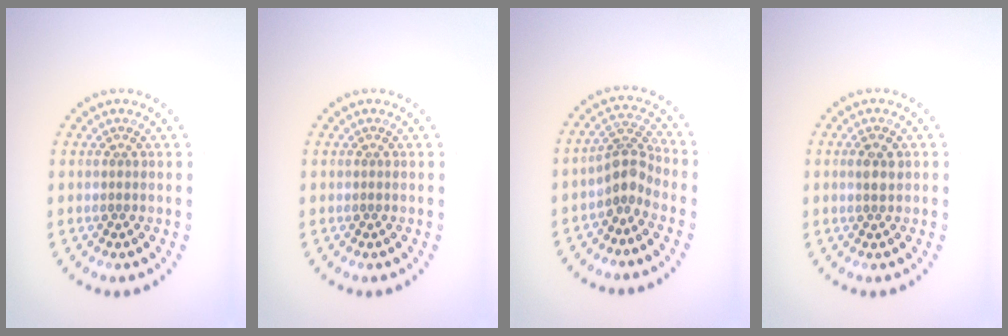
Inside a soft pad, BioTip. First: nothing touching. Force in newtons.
{"total": 0.0}
{"total": 2.8, "press": 2.2, "slide": 1.8}
{"total": 1.6, "press": 1.6, "slide": 0.5}